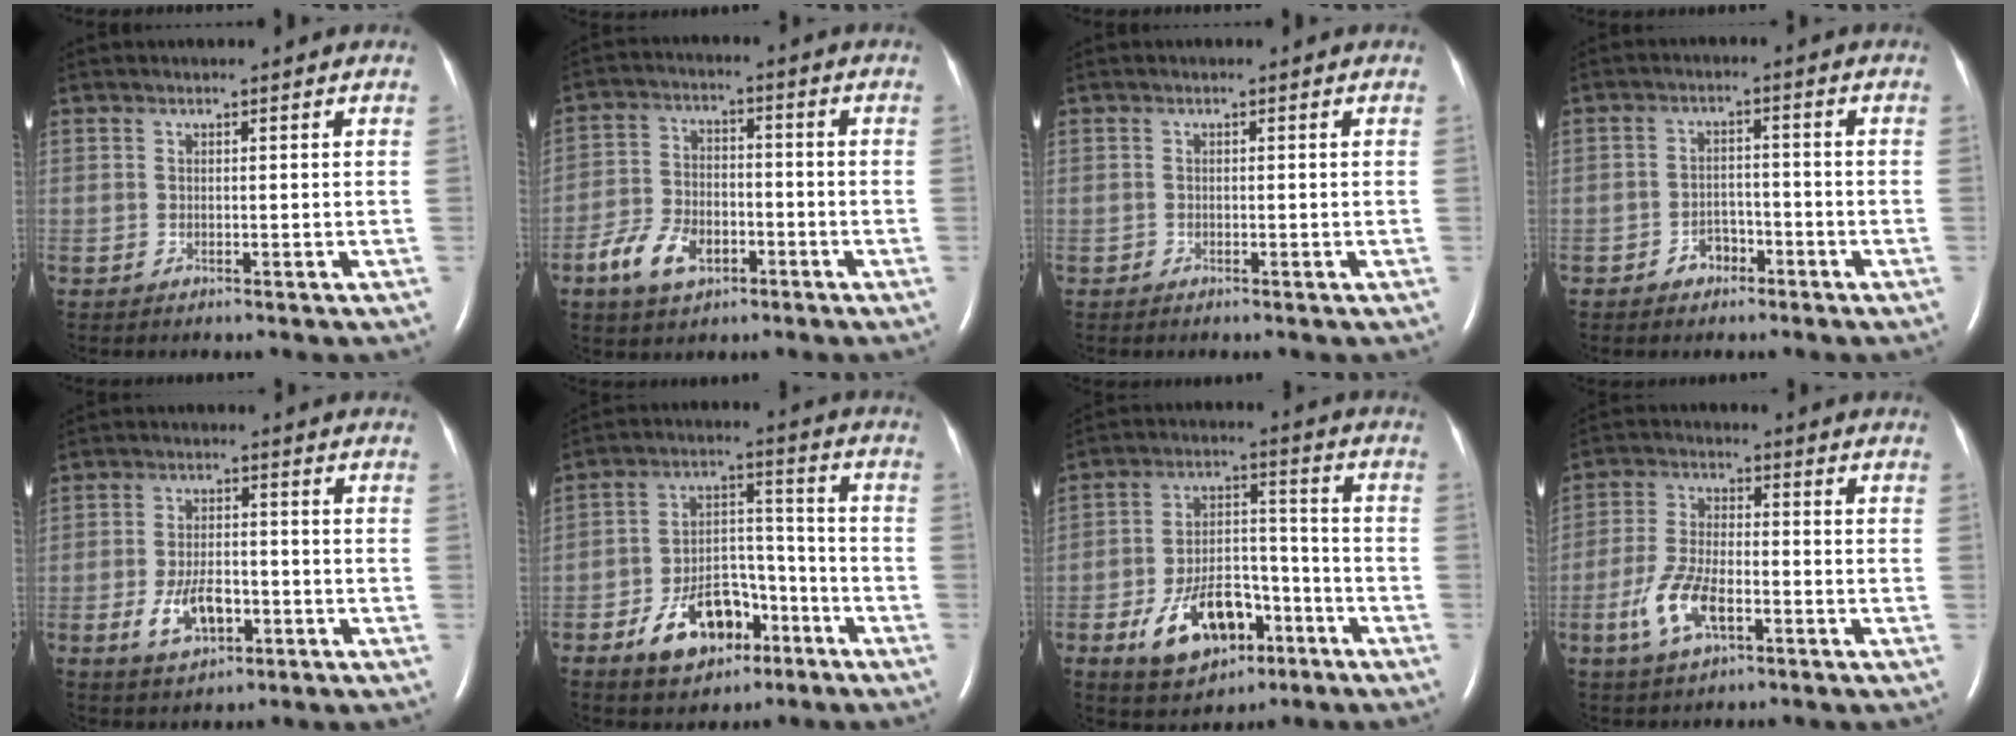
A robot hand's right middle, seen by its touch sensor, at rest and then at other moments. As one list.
[{"total": 8.4, "force": [-4.2, 4.9, 5.3], "torque": [-0.117, 0.006, -0.072]}, {"total": 0.0}, {"total": 3.2, "force": [-2.0, 2.1, 1.3], "torque": [-0.013, 0.010, -0.031]}, {"total": 6.5, "force": [-2.3, 3.2, 5.1], "torque": [-0.098, 0.000, -0.036]}, {"total": 12.0, "force": [-6.5, 6.8, 7.5], "torque": [-0.128, 0.021, -0.100]}, {"total": 13.2, "force": [-6.5, 7.0, 9.1], "torque": [-0.162, 0.013, -0.099]}, {"total": 8.5, "force": [-3.5, 3.5, 6.9], "torque": [-0.151, -0.001, -0.065]}]